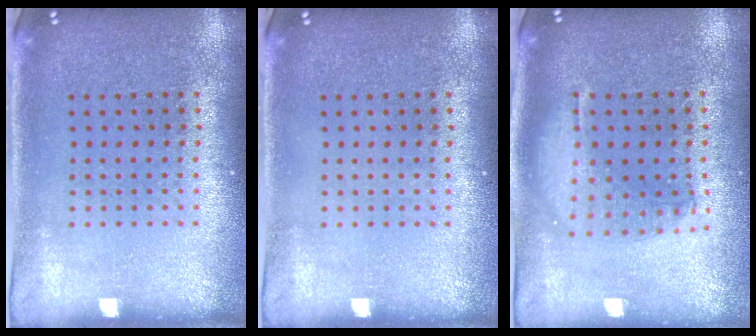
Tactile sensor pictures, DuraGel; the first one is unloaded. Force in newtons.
{"total": 0.0}
{"total": 1.5, "press": 1.4, "slide": 0.7}